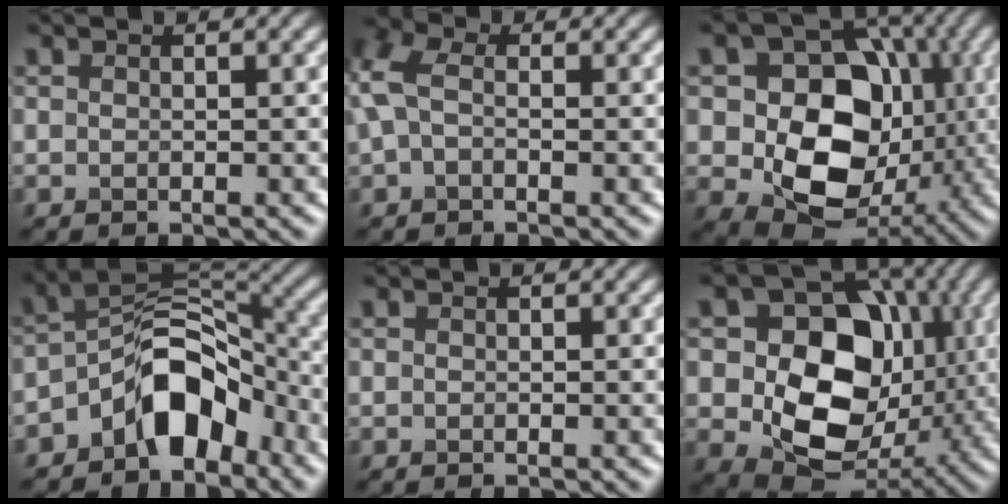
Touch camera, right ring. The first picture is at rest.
{"total": 4.1, "force": [0.5, 2.7, 3.1], "torque": [-0.083, 0.012, -0.002]}
{"total": 11.8, "force": [-0.6, 9.0, 7.6], "torque": [-0.111, -0.010, -0.010]}
{"total": 7.4, "force": [-4.2, 3.9, 4.7], "torque": [-0.053, 0.015, -0.085]}
{"total": 0.0}
{"total": 12.7, "force": [0.3, 9.7, 8.3], "torque": [-0.122, -0.014, 0.007]}